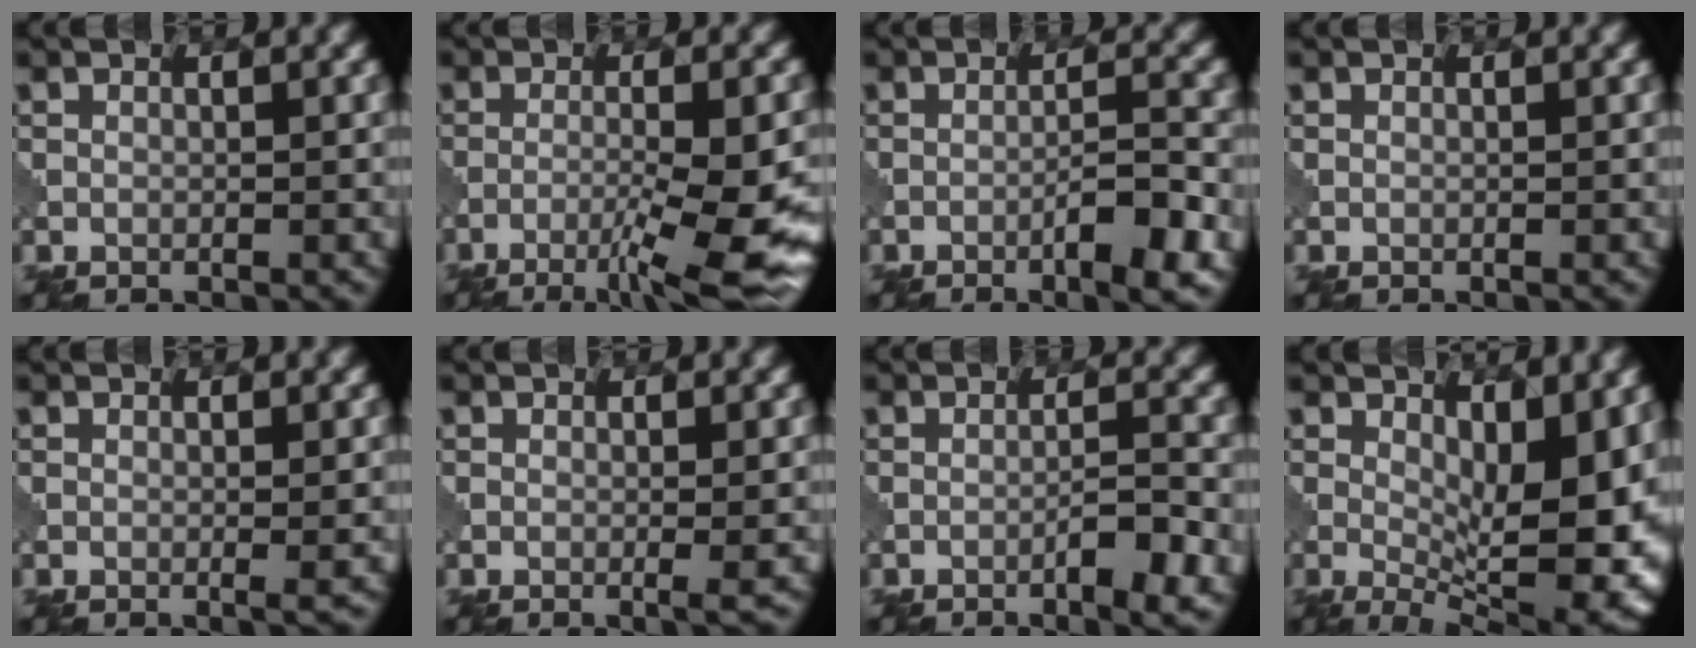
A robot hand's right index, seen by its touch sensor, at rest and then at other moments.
{"total": 7.7, "force": [-3.8, 0.7, 6.7], "torque": [-0.105, 0.002, -0.066]}
{"total": 4.8, "force": [-2.2, 0.8, 4.2], "torque": [-0.069, 0.006, -0.038]}
{"total": 0.0}
{"total": 1.0, "force": [-0.1, 0.1, 1.0], "torque": [-0.014, -0.002, -0.004]}
{"total": 1.4, "force": [-0.2, 0.3, 1.4], "torque": [-0.018, -0.003, -0.006]}
{"total": 3.9, "force": [-1.9, 0.6, 3.4], "torque": [-0.056, 0.006, -0.034]}
{"total": 11.5, "force": [0.4, 4.9, 10.4], "torque": [-0.130, 0.000, 0.005]}